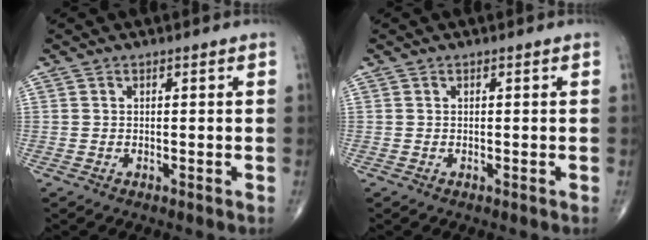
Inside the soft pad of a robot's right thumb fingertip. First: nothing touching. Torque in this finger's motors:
{"motor_torque": [-0.17, -0.17, 0.00, 0.00, 0.00]}